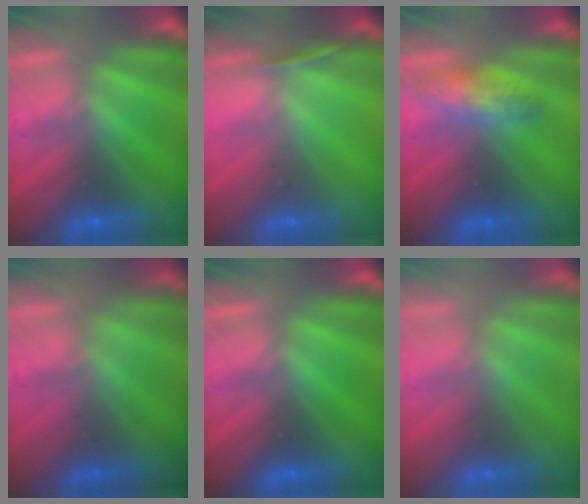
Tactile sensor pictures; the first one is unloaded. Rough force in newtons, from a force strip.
{"total": 1.3}
{"total": 2.6}
{"total": 1.4}
{"total": 0.0}
{"total": 2.4}